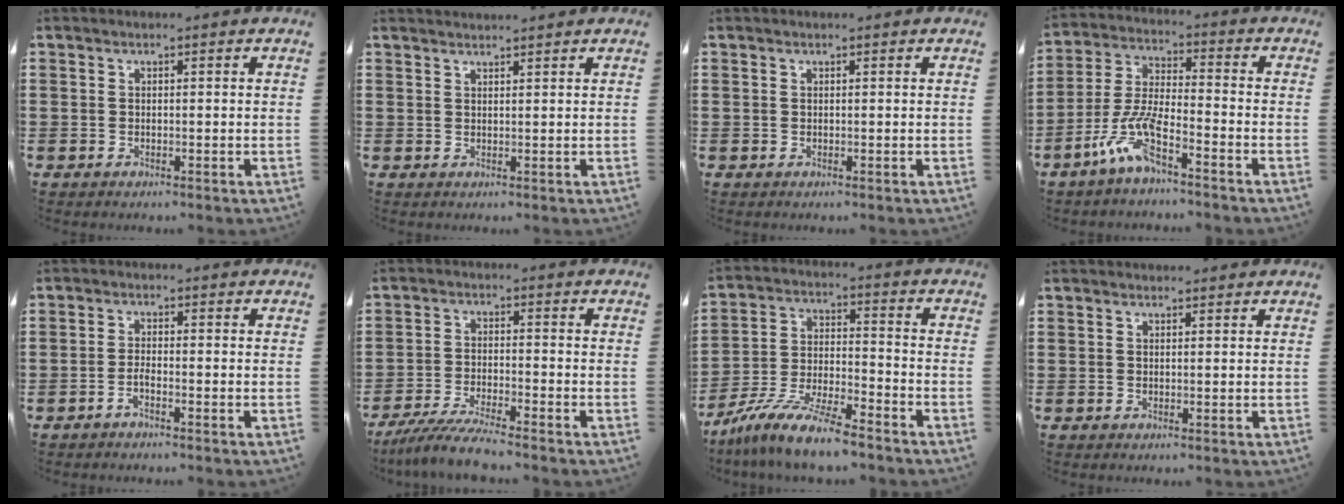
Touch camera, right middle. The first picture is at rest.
{"total": 1.3, "force": [1.3, -0.1, 0.0], "torque": [-0.003, 0.000, 0.025]}
{"total": 0.0}
{"total": 8.3, "force": [-5.7, 1.6, 5.8], "torque": [-0.142, -0.009, -0.114]}
{"total": 1.6, "force": [-1.2, 0.1, 1.1], "torque": [-0.021, -0.001, -0.022]}
{"total": 6.0, "force": [-5.5, 0.0, 2.4], "torque": [-0.059, -0.018, -0.106]}
{"total": 10.3, "force": [-9.2, 0.6, 4.7], "torque": [-0.093, 0.014, -0.181]}
{"total": 0.7, "force": [0.7, 0.2, 0.0], "torque": [0.007, -0.004, 0.012]}